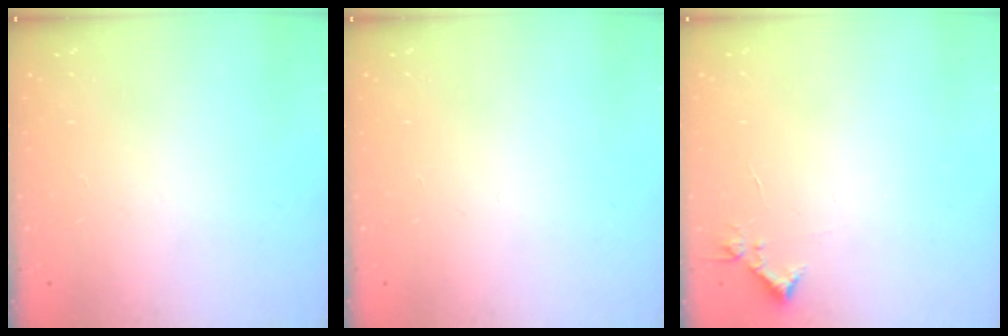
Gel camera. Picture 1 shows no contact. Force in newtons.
{"total": 0.0}
{"total": 4.4, "press": 4.4, "slide": 0.5}